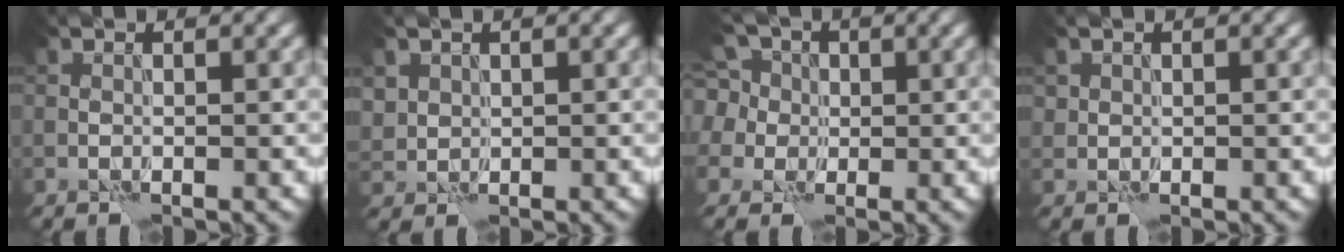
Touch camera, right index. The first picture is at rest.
{"total": 1.7, "force": [0.8, 1.4, 0.2], "torque": [-0.008, -0.002, 0.020]}
{"total": 7.4, "force": [2.6, 6.2, 3.2], "torque": [-0.073, 0.031, 0.016]}
{"total": 0.9, "force": [0.5, 0.8, 0.0], "torque": [0.004, -0.002, 0.011]}